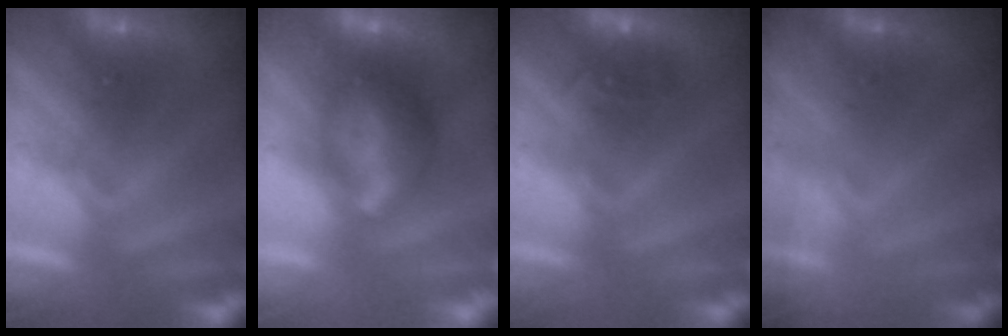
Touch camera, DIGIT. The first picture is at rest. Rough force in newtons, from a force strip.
{"total": 9.5}
{"total": 2.5}
{"total": 1.8}